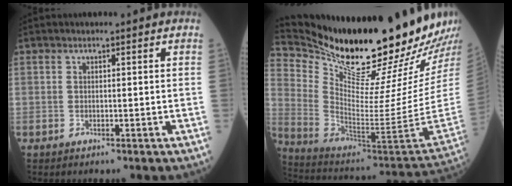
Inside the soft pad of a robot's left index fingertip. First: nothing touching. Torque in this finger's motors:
{"motor_torque": [1.02, -1.12, 0.10, 0.00]}